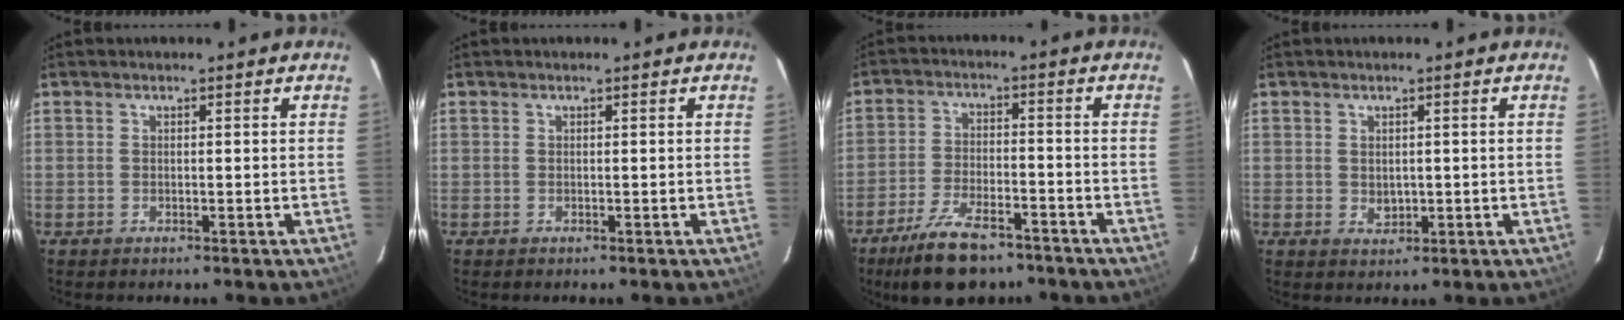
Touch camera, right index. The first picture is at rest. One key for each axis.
{"total": 0.0}
{"total": 12.8, "fx": -9.5, "fy": 5.1, "fz": 6.9, "tx": -0.152, "ty": -0.010, "tz": -0.161}
{"total": 2.1, "fx": 0.1, "fy": 1.8, "fz": 1.2, "tx": -0.016, "ty": 0.000, "tz": 0.006}